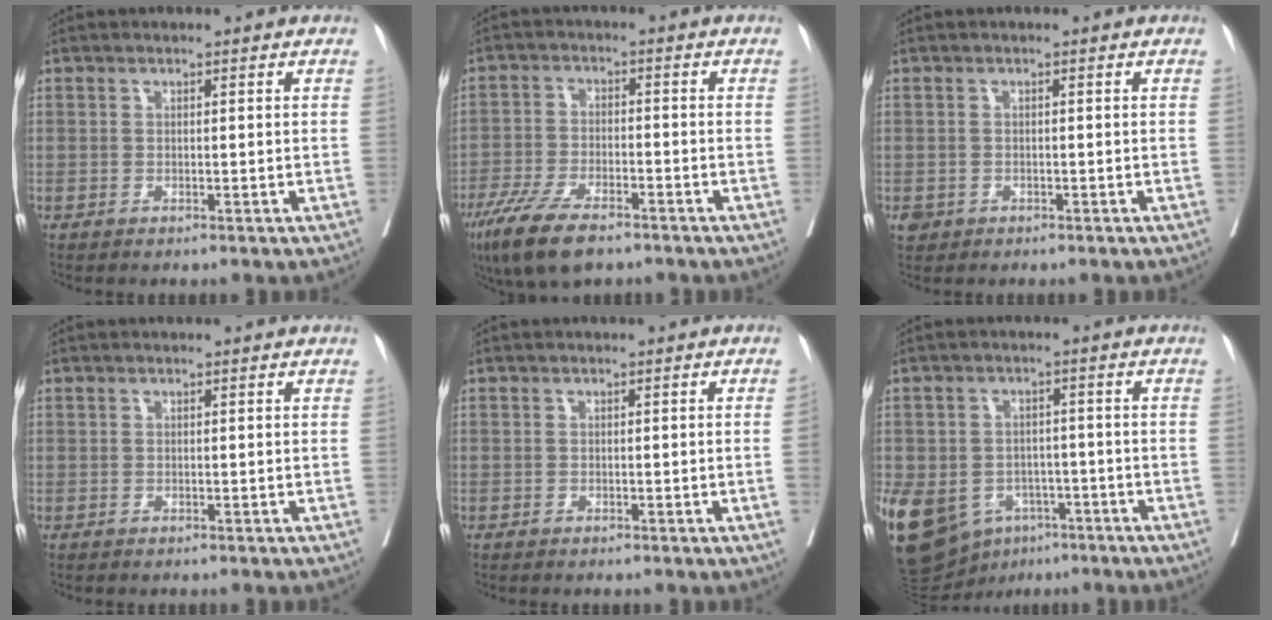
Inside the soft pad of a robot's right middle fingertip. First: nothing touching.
{"total": 10.2, "force": [-7.1, 2.9, 6.7], "torque": [-0.129, -0.021, -0.122]}
{"total": 1.3, "force": [-0.9, 0.9, 0.5], "torque": [-0.013, 0.001, -0.011]}
{"total": 0.0}
{"total": 1.1, "force": [-0.1, -0.1, 1.1], "torque": [-0.016, 0.003, 0.002]}
{"total": 23.2, "force": [-10.1, 17.4, 11.6], "torque": [-0.342, -0.019, -0.144]}